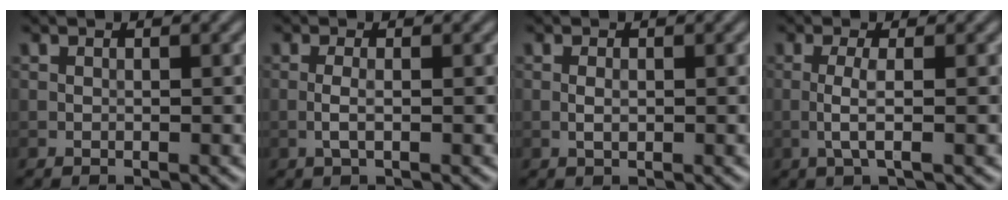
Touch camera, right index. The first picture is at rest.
{"total": 1.4, "force": [-0.3, 0.3, 1.3], "torque": [-0.029, 0.000, -0.010]}
{"total": 1.0, "force": [-0.1, 0.5, 0.8], "torque": [-0.020, -0.001, -0.003]}
{"total": 2.2, "force": [-0.4, 0.2, 2.2], "torque": [-0.046, 0.000, -0.013]}